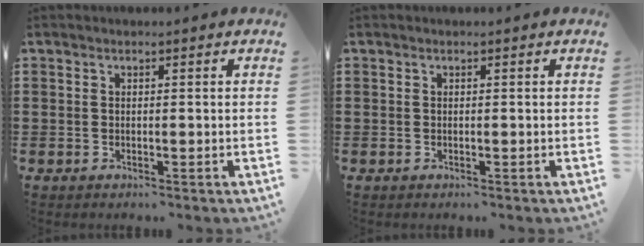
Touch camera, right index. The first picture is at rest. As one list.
[{"total": 0.0}]